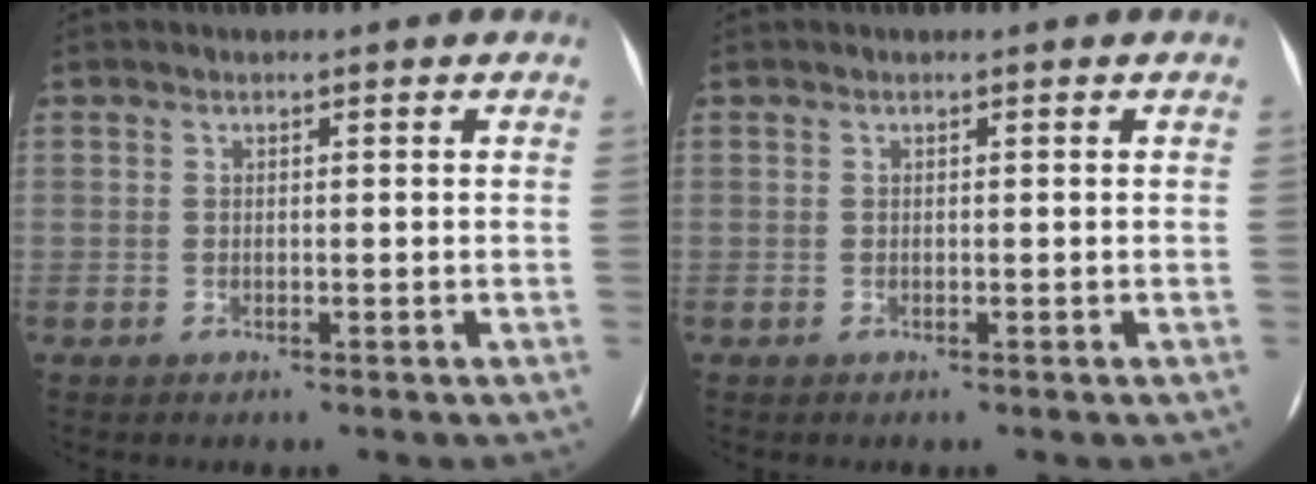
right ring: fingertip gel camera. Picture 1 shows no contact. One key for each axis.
{"total": 0.0}